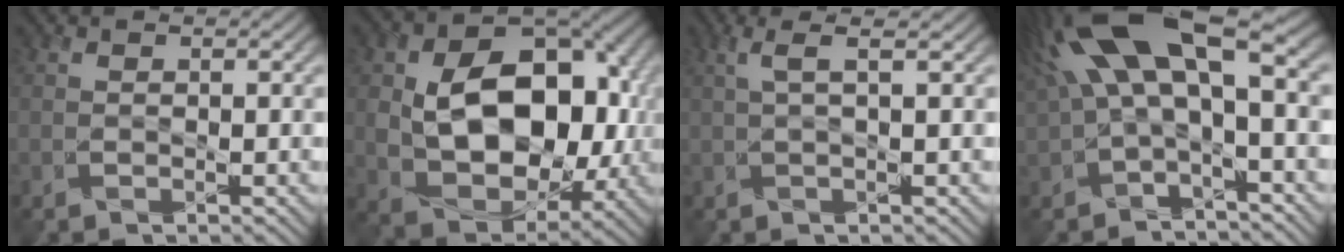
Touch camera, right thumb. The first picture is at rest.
{"total": 15.4, "force": [0.1, 10.9, 10.9], "torque": [-0.173, -0.012, 0.020]}
{"total": 2.7, "force": [0.8, 0.3, 2.5], "torque": [-0.048, 0.012, 0.014]}
{"total": 15.4, "force": [3.9, 6.5, 13.5], "torque": [-0.284, 0.018, 0.071]}